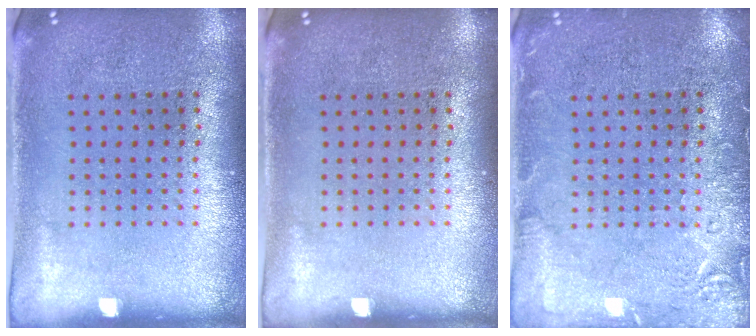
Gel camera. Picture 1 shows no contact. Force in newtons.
{"total": 0.0}
{"total": 2.9, "press": 2.9, "slide": 0.4}